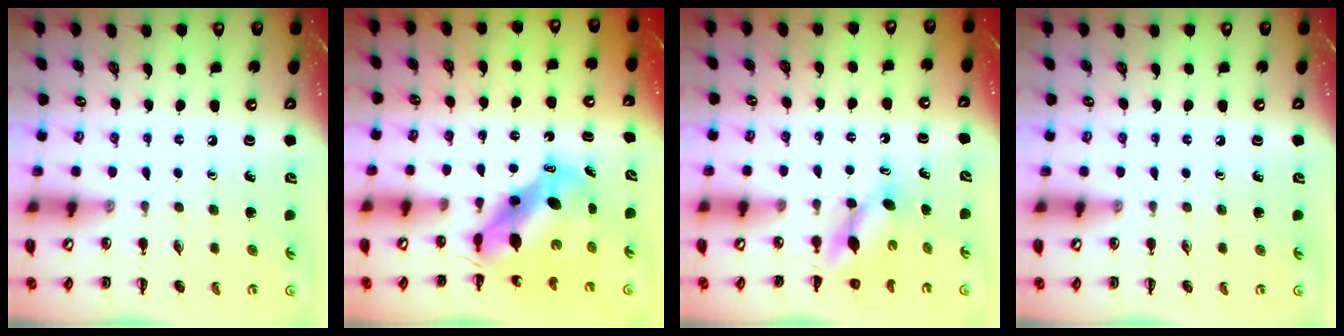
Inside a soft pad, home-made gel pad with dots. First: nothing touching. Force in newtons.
{"total": 8.6, "press": 8.2, "slide": 2.6}
{"total": 4.9, "press": 4.9, "slide": 0.5}
{"total": 0.0}